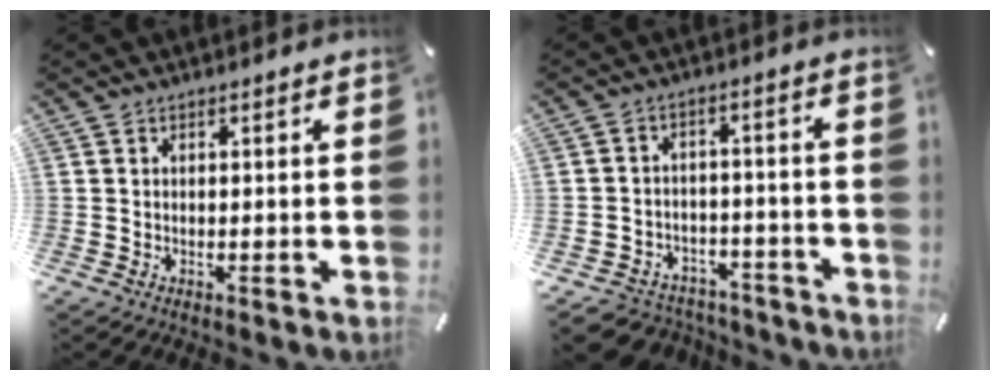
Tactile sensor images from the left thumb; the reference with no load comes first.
{"total": 5.3, "force": [-3.4, 3.9, 0.9], "torque": [-0.018, 0.021, -0.065]}